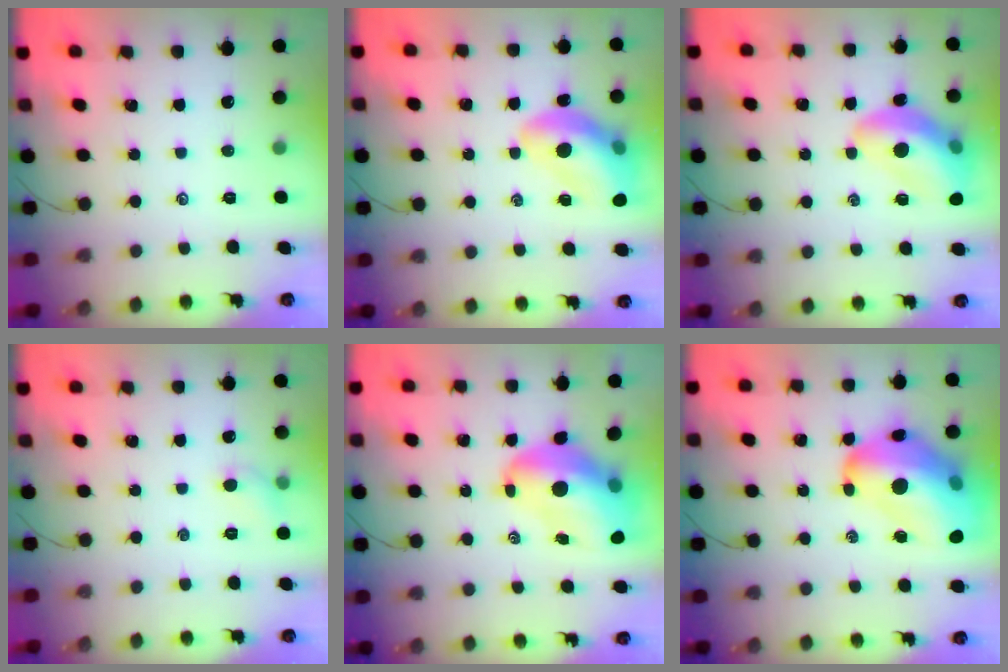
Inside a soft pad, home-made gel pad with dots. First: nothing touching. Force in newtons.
{"total": 15.7, "press": 15.2, "slide": 3.9}
{"total": 15.1, "press": 14.8, "slide": 2.9}
{"total": 4.8, "press": 4.6, "slide": 1.2}
{"total": 16.6, "press": 16.0, "slide": 4.7}
{"total": 25.8, "press": 25.0, "slide": 6.4}